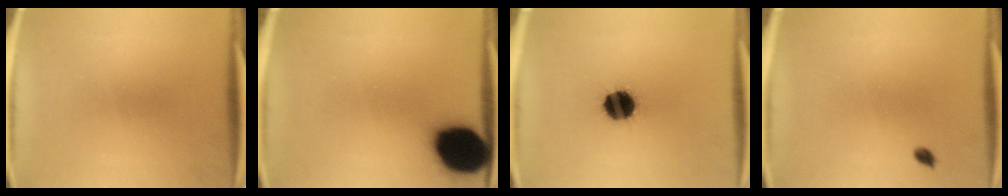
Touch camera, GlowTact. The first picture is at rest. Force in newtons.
{"total": 18.2}
{"total": 11.0}
{"total": 1.0}